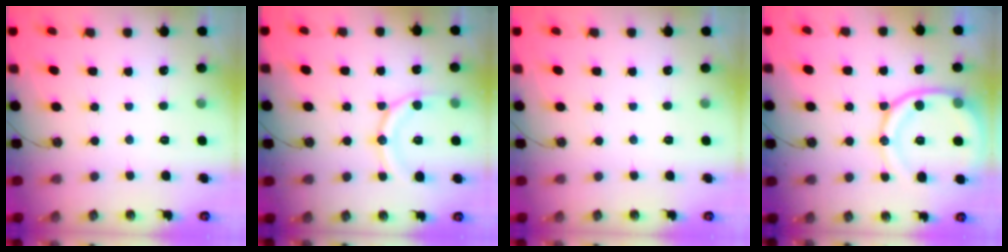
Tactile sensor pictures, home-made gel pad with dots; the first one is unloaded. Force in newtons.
{"total": 12.9, "press": 12.8, "slide": 1.4}
{"total": 0.0}
{"total": 16.1, "press": 16.0, "slide": 1.6}